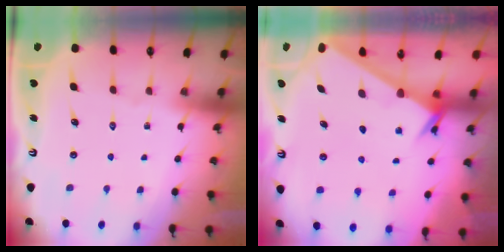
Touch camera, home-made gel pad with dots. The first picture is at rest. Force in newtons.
{"total": 2.6, "press": 2.6, "slide": 0.2}